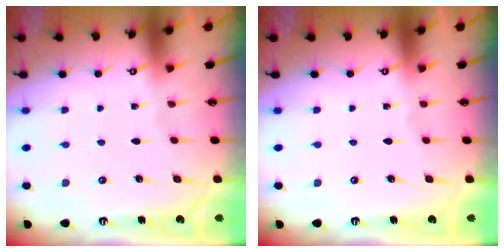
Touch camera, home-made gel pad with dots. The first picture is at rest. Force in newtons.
{"total": 0.0}